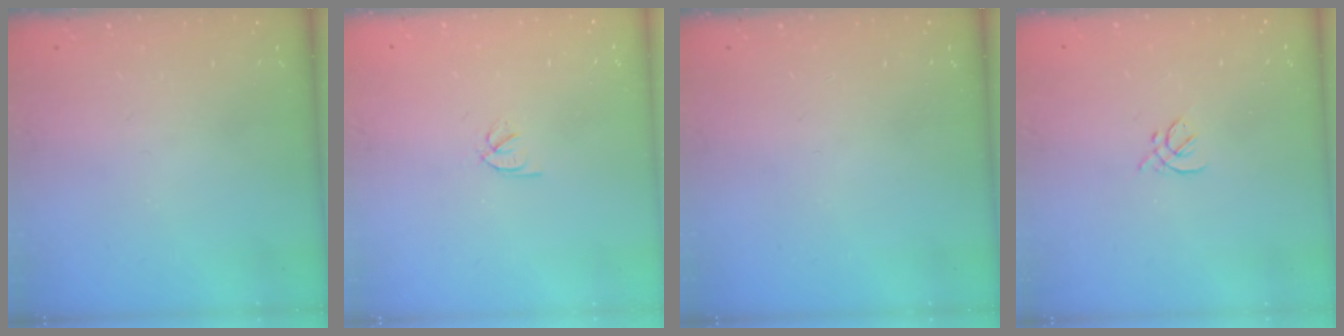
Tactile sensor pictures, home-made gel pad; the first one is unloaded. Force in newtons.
{"total": 2.1, "press": 2.1, "slide": 0.4}
{"total": 0.0}
{"total": 2.0, "press": 1.9, "slide": 0.7}